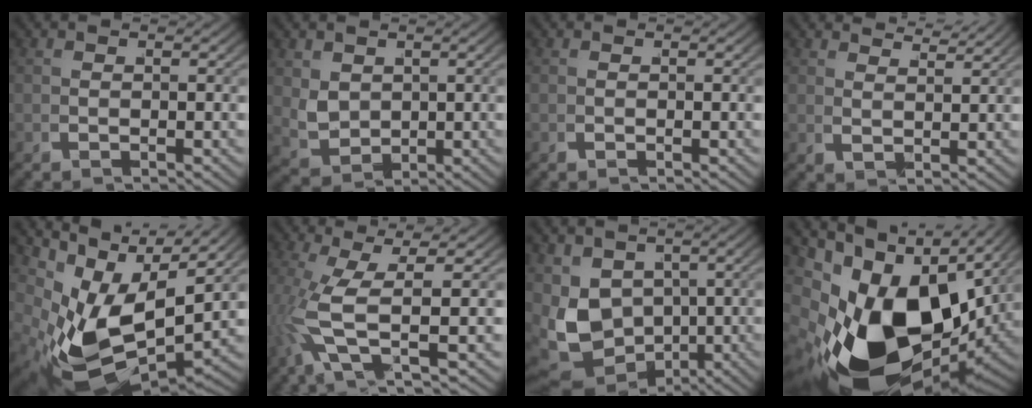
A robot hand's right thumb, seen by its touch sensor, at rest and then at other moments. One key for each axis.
{"total": 3.9, "fx": 0.4, "fy": 3.0, "fz": 2.5, "tx": -0.068, "ty": -0.028, "tz": 0.027}
{"total": 0.0}
{"total": 3.1, "fx": 3.1, "fy": -0.3, "fz": 0.4, "tx": 0.004, "ty": 0.012, "tz": 0.052}
{"total": 12.2, "fx": -0.2, "fy": 6.5, "fz": 10.3, "tx": -0.218, "ty": -0.048, "tz": 0.024}
{"total": 6.1, "fx": 1.1, "fy": 0.6, "fz": 6.0, "tx": -0.137, "ty": 0.000, "tz": 0.019}
{"total": 9.8, "fx": -1.5, "fy": 7.6, "fz": 6.1, "tx": -0.166, "ty": -0.065, "tz": 0.005}
{"total": 20.2, "fx": -2.0, "fy": 11.4, "fz": 16.5, "tx": -0.319, "ty": -0.058, "tz": 0.003}